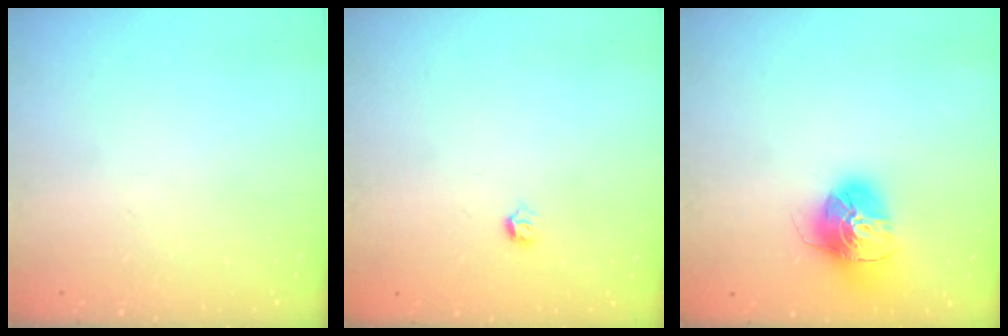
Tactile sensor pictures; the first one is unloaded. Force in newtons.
{"total": 2.8, "press": 2.7, "slide": 0.8}
{"total": 16.4, "press": 16.3, "slide": 1.8}